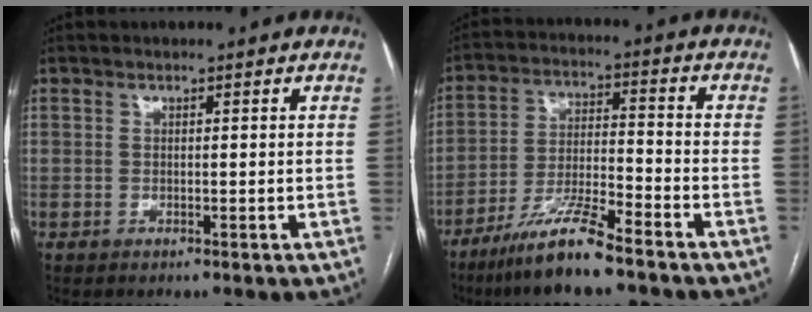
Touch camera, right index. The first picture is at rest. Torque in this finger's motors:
{"motor_torque": [0.83, -1.31, 0.66, 0.16]}